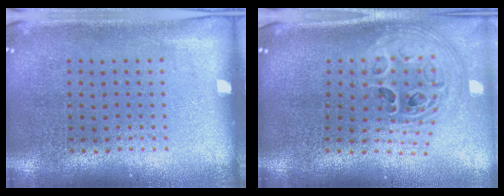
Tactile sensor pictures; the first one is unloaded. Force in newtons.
{"total": 2.9, "press": 2.1, "slide": 2.0}